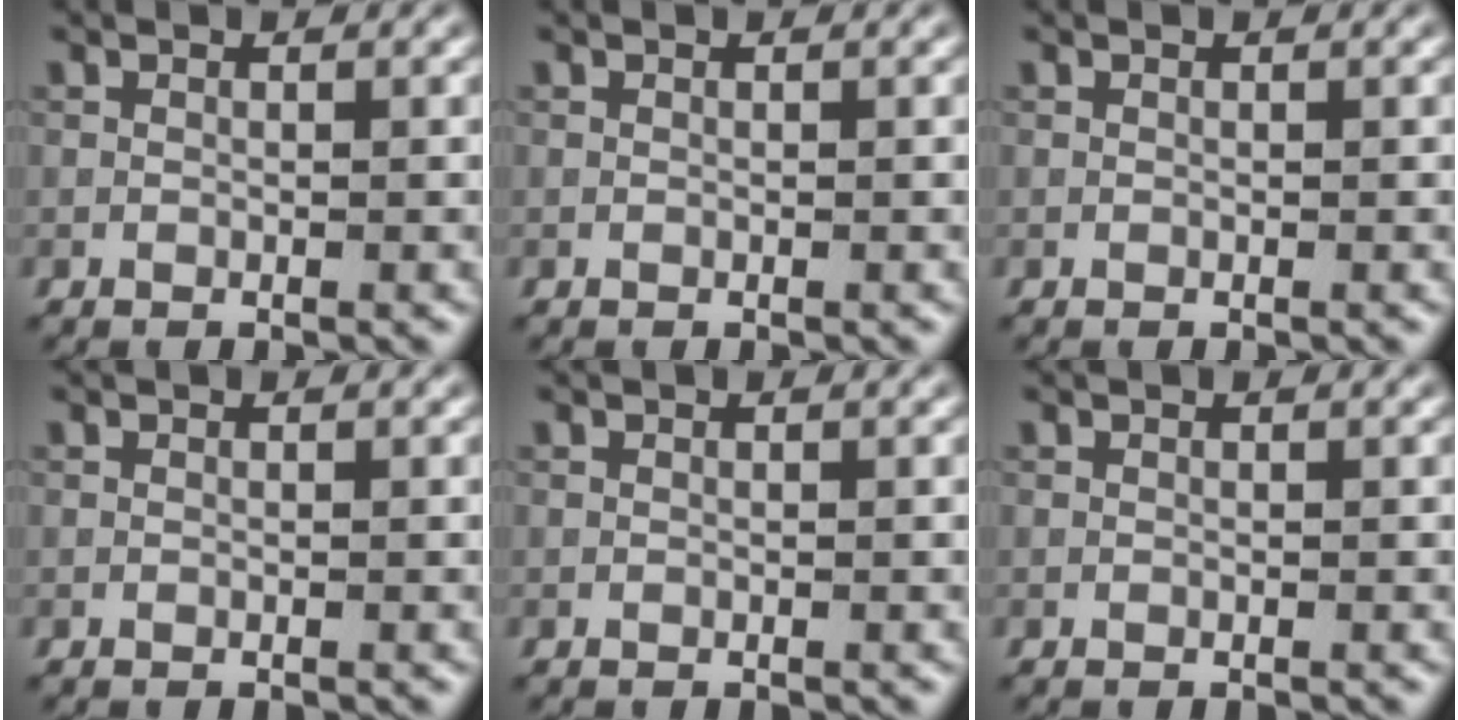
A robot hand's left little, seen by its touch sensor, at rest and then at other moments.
{"total": 0.0}
{"total": 0.0}
{"total": 0.0}
{"total": 0.0}
{"total": 0.0}